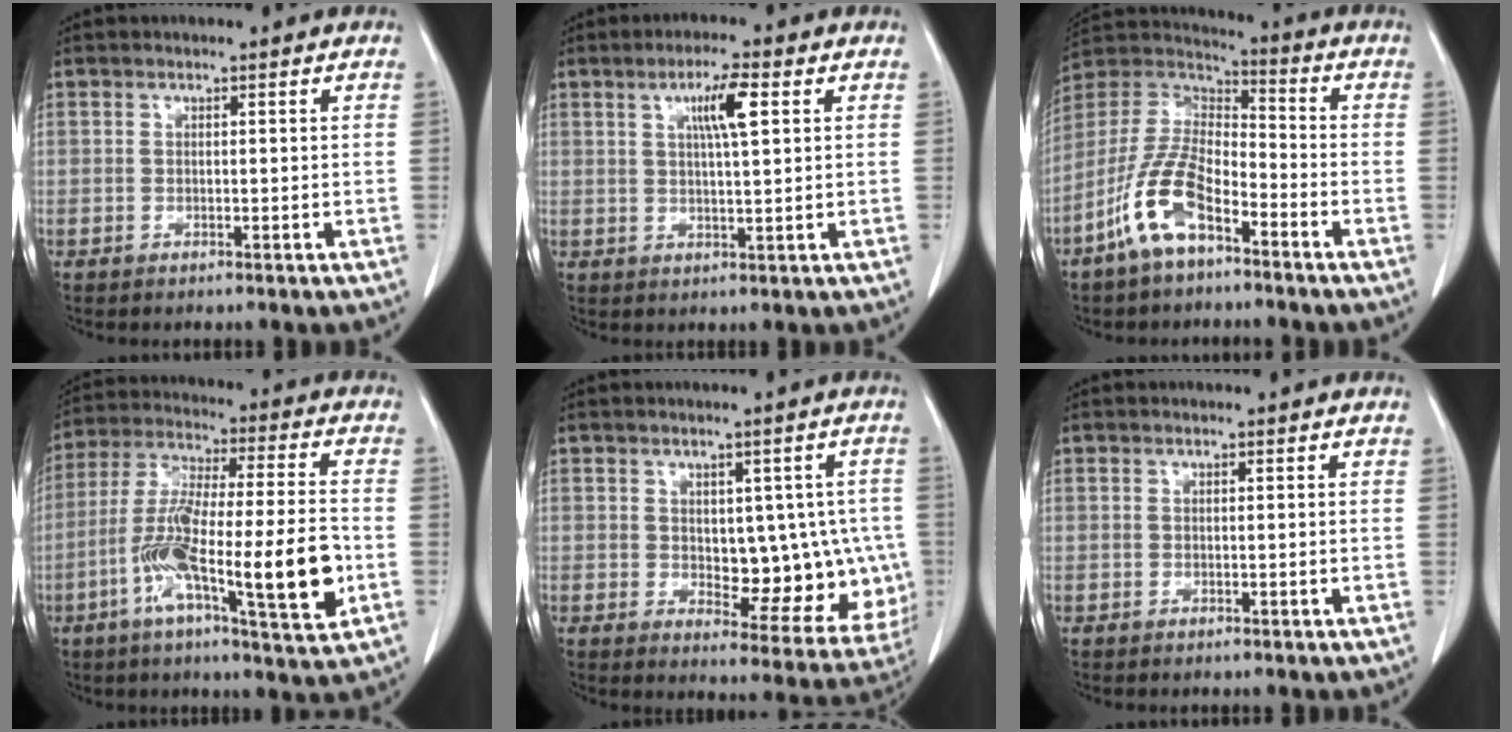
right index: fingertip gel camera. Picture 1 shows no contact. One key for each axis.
{"total": 5.5, "fx": 2.0, "fy": 0.4, "fz": 5.1, "tx": -0.089, "ty": 0.003, "tz": 0.034}
{"total": 12.2, "fx": -6.7, "fy": 4.5, "fz": 9.1, "tx": -0.202, "ty": 0.006, "tz": -0.131}
{"total": 18.4, "fx": -5.5, "fy": 2.3, "fz": 17.4, "tx": -0.306, "ty": -0.003, "tz": -0.090}
{"total": 11.5, "fx": -0.1, "fy": 6.0, "fz": 9.8, "tx": -0.100, "ty": 0.008, "tz": 0.017}
{"total": 0.0}